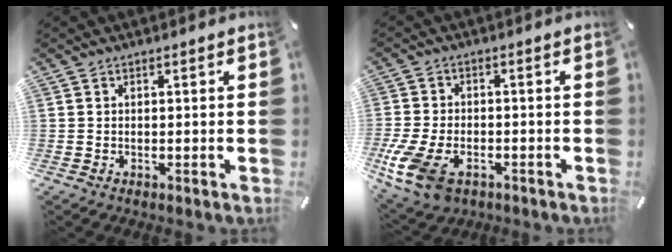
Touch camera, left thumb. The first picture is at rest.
{"total": 10.3, "force": [-4.8, 6.4, 6.5], "torque": [-0.152, 0.012, -0.087]}